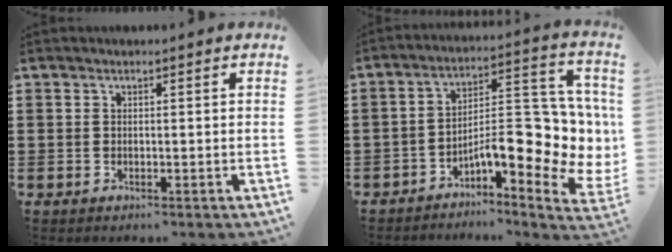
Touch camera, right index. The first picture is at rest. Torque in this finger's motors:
{"motor_torque": [2.14, 0.00, 0.87, 0.18]}